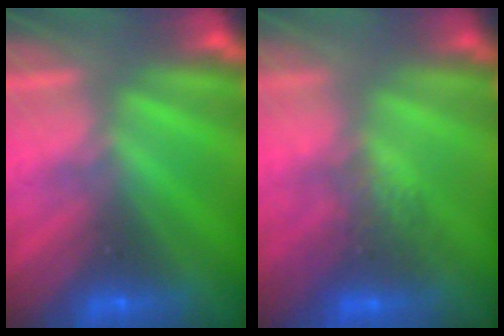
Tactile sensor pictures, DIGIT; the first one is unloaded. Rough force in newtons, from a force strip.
{"total": 2.7}